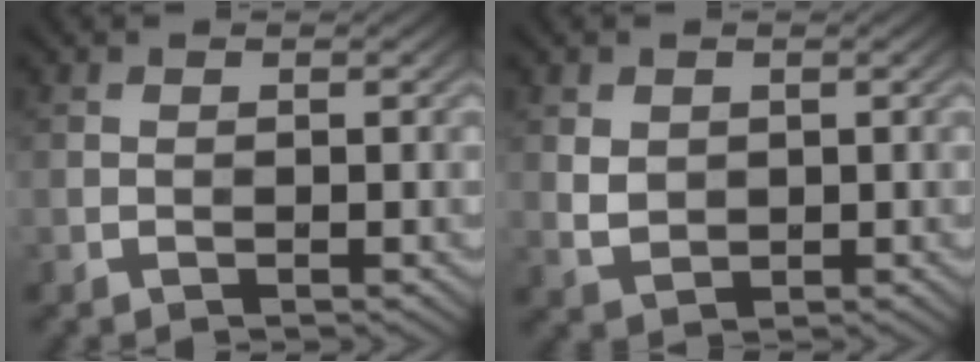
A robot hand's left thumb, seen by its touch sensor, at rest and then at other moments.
{"total": 2.3, "force": [0.8, 1.8, 1.1], "torque": [-0.032, -0.007, 0.019]}